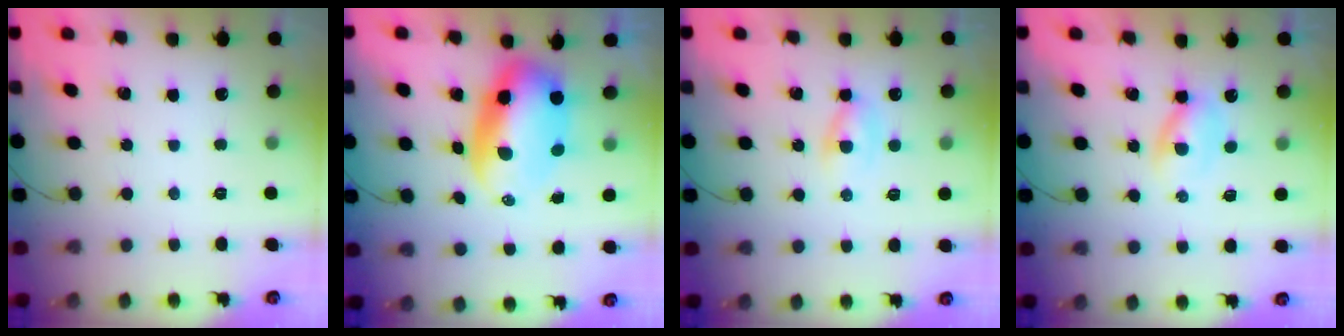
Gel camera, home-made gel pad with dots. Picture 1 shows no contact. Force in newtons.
{"total": 8.9, "press": 8.6, "slide": 2.2}
{"total": 2.2, "press": 2.0, "slide": 1.1}
{"total": 3.0, "press": 2.7, "slide": 1.3}